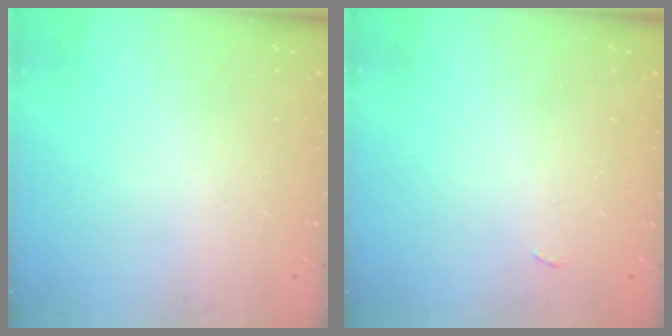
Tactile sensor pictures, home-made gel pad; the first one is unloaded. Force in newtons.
{"total": 2.2, "press": 2.2, "slide": 0.3}